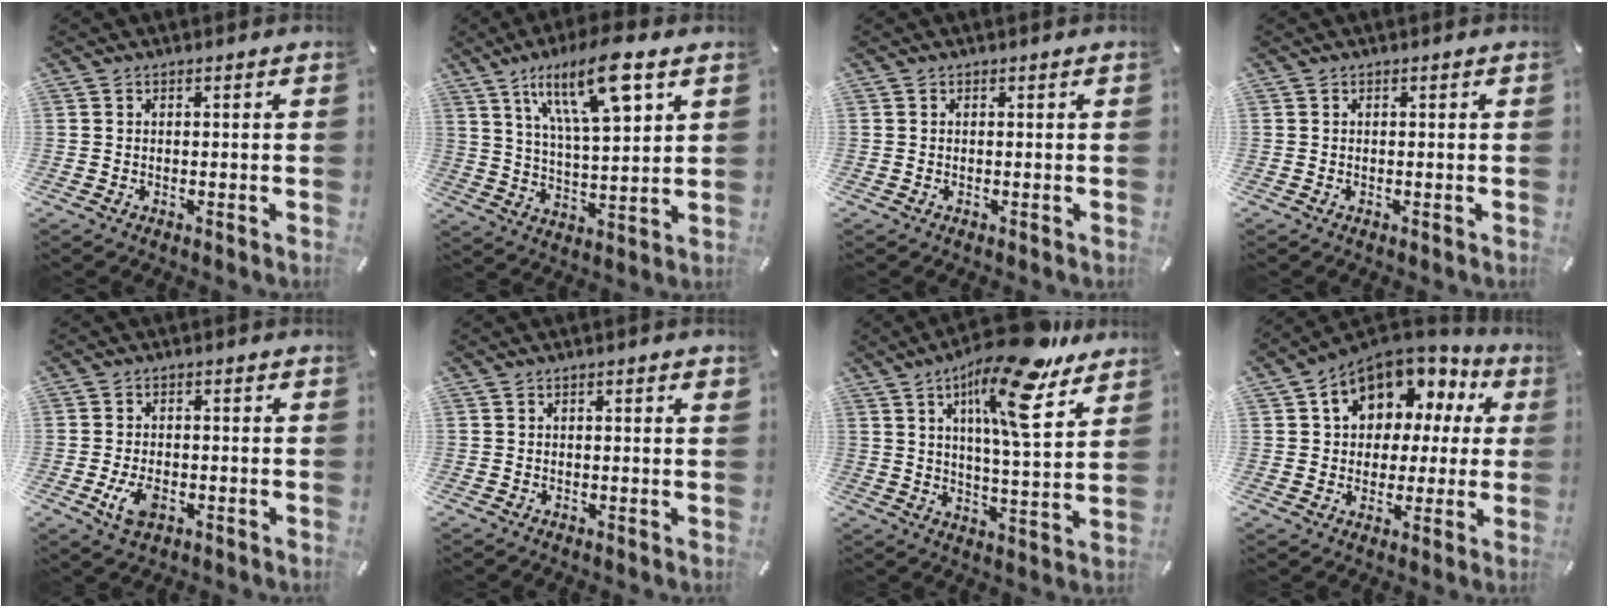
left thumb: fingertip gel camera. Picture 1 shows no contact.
{"total": 17.2, "force": [9.7, 5.5, 13.0], "torque": [-0.234, -0.030, 0.156]}
{"total": 0.0}
{"total": 0.0}
{"total": 5.6, "force": [-1.9, 3.2, 4.1], "torque": [-0.093, 0.001, -0.036]}
{"total": 1.3, "force": [0.3, 0.1, 1.3], "torque": [-0.024, -0.001, 0.004]}
{"total": 18.3, "force": [11.0, 5.2, 13.7], "torque": [-0.224, -0.052, 0.173]}
{"total": 12.1, "force": [5.4, 9.3, 5.6], "torque": [-0.102, -0.029, 0.104]}